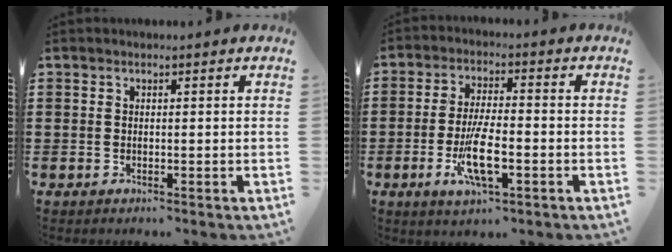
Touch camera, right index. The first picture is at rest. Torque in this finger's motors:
{"motor_torque": [2.14, 0.00, 0.29, 0.21]}